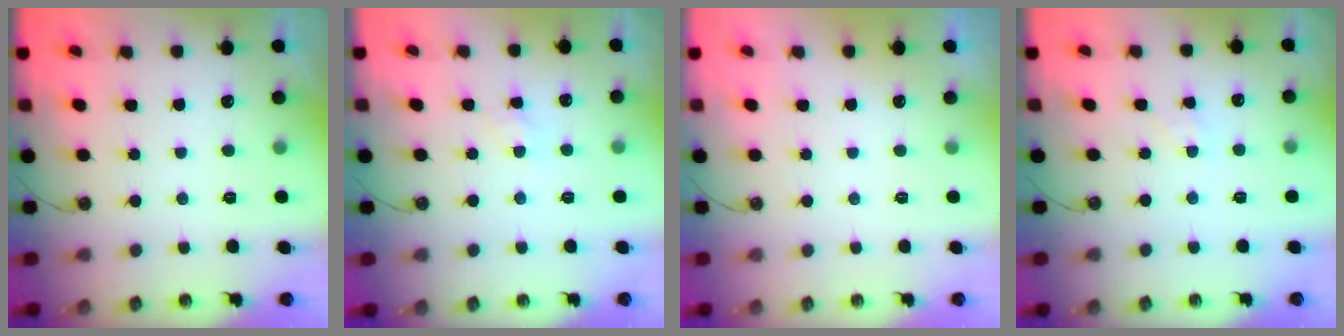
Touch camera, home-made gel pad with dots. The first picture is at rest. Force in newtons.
{"total": 4.2, "press": 4.2, "slide": 0.6}
{"total": 0.0}
{"total": 2.4, "press": 2.4, "slide": 0.2}